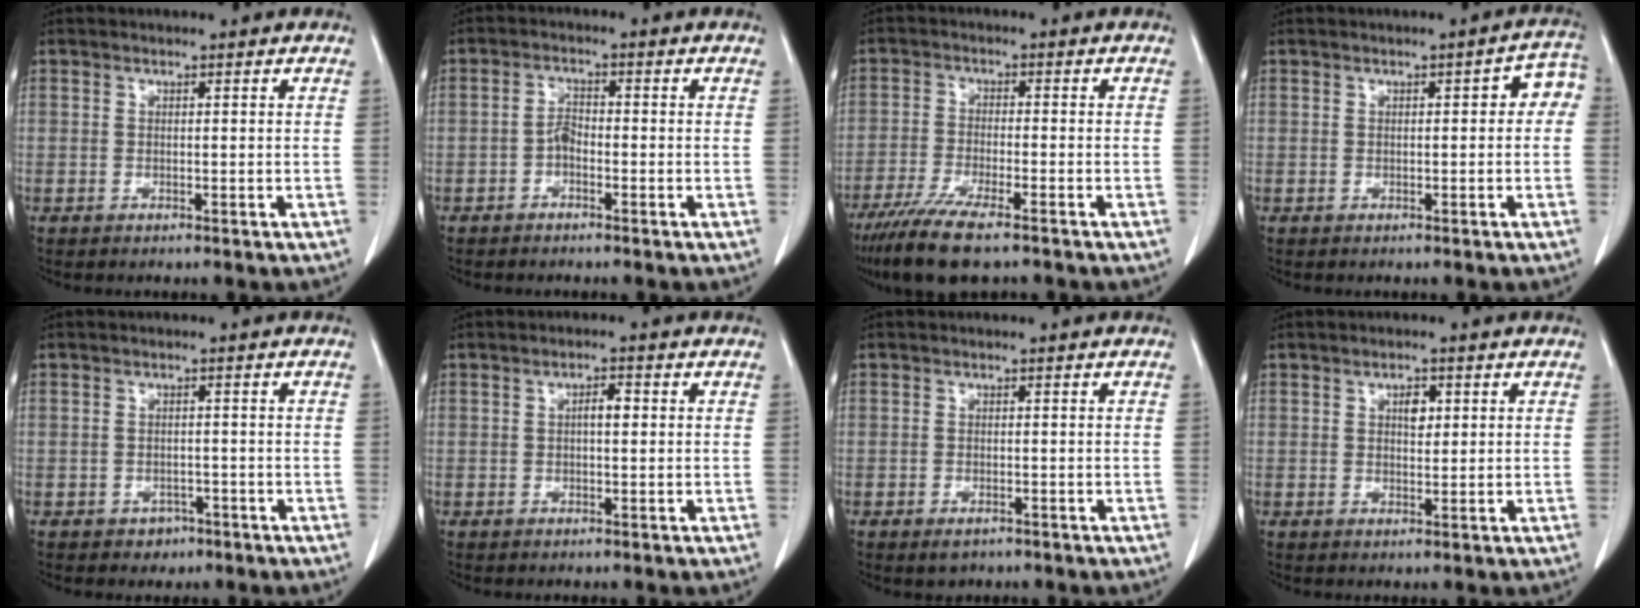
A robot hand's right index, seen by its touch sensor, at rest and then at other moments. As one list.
[{"total": 2.1, "force": [-1.1, 1.0, 1.5], "torque": [-0.024, 0.007, -0.022]}, {"total": 9.9, "force": [-7.5, 1.3, 6.3], "torque": [-0.111, -0.025, -0.126]}, {"total": 3.7, "force": [0.3, 1.5, 3.4], "torque": [-0.030, 0.021, -0.002]}, {"total": 2.2, "force": [-1.3, 1.7, 0.5], "torque": [-0.004, 0.006, -0.011]}, {"total": 2.1, "force": [0.1, 0.6, 2.0], "torque": [-0.033, 0.005, 0.001]}, {"total": 1.8, "force": [-1.2, 1.0, 0.9], "torque": [-0.013, -0.001, -0.006]}, {"total": 2.2, "force": [0.7, 1.1, 1.8], "torque": [-0.028, -0.001, 0.011]}]